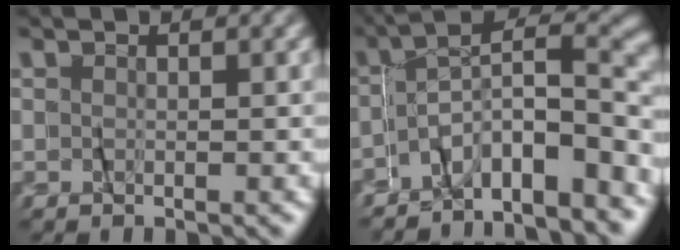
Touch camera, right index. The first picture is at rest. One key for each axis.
{"total": 7.2, "fx": -4.5, "fy": 1.7, "fz": 5.3, "tx": -0.054, "ty": -0.001, "tz": -0.077}